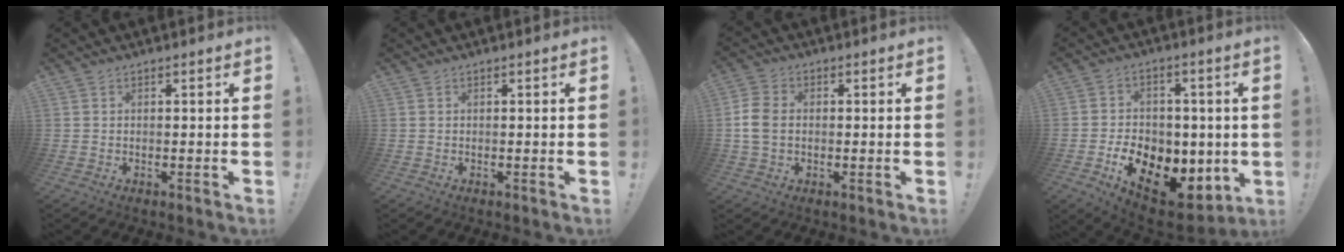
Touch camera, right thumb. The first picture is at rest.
{"total": 0.0}
{"total": 7.7, "force": [-0.4, 5.6, 5.2], "torque": [-0.115, 0.006, -0.007]}
{"total": 15.2, "force": [-5.3, 10.8, 9.3], "torque": [-0.134, 0.025, -0.079]}